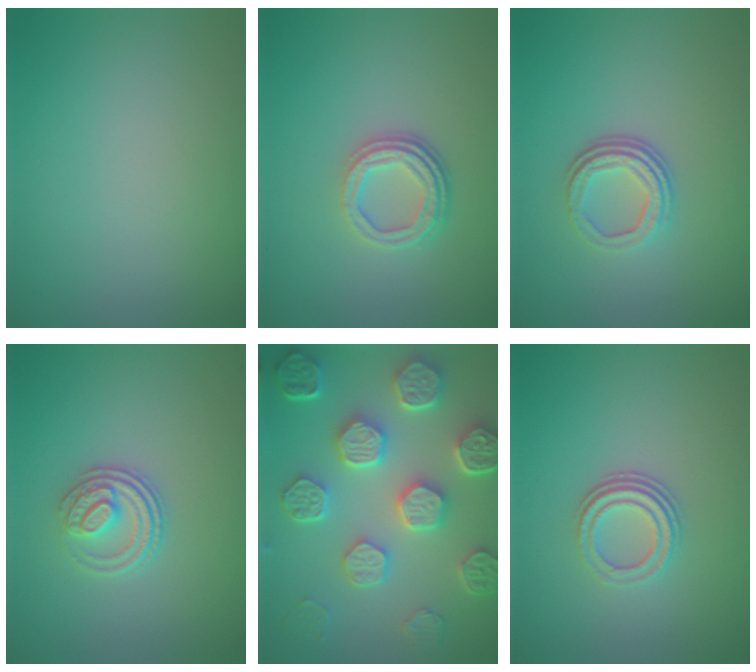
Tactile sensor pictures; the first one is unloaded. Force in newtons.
{"total": 3.5, "press": 2.6, "slide": 2.4}
{"total": 3.3, "press": 2.4, "slide": 2.3}
{"total": 3.0, "press": 2.6, "slide": 1.5}
{"total": 8.1, "press": 6.5, "slide": 4.8}
{"total": 3.0, "press": 2.2, "slide": 2.0}